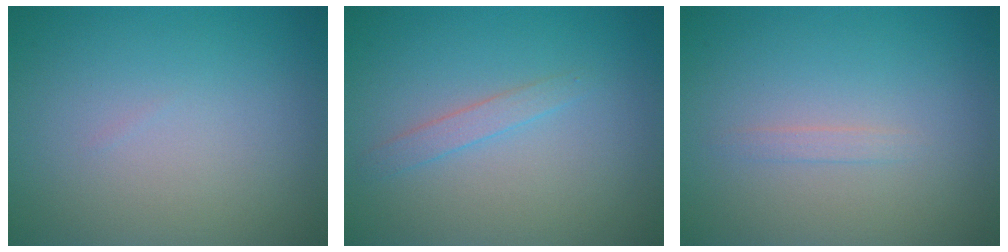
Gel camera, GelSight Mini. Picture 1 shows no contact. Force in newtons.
{"total": 1.3, "press": 1.3, "slide": 0.0}
{"total": 0.7, "press": 0.7, "slide": 0.0}